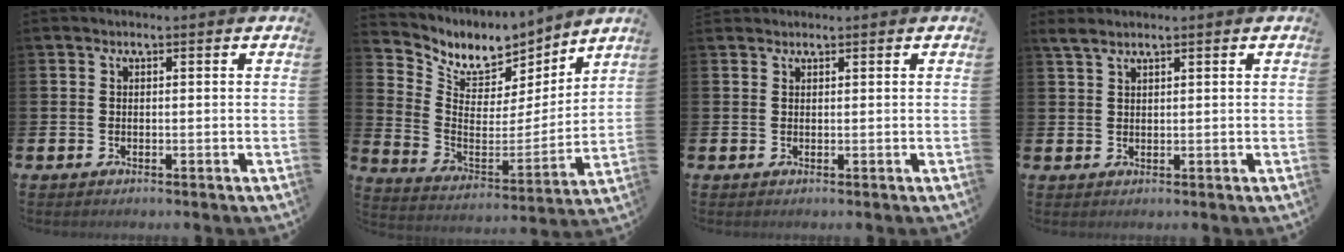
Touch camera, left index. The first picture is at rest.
{"total": 8.5, "force": [7.3, 4.0, 1.8], "torque": [-0.075, -0.053, 0.130]}
{"total": 0.9, "force": [0.8, 0.3, -0.4], "torque": [0.017, -0.001, 0.014]}
{"total": 1.8, "force": [1.5, 0.4, 0.8], "torque": [-0.017, 0.002, 0.028]}